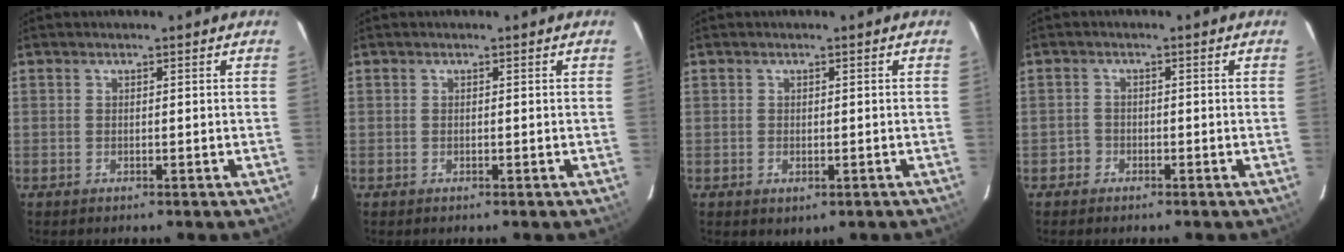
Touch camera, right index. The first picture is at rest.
{"total": 0.0}
{"total": 1.8, "force": [-0.4, 1.4, 1.1], "torque": [-0.017, -0.004, -0.003]}
{"total": 1.8, "force": [-1.2, 1.3, -0.1], "torque": [0.000, 0.007, -0.022]}